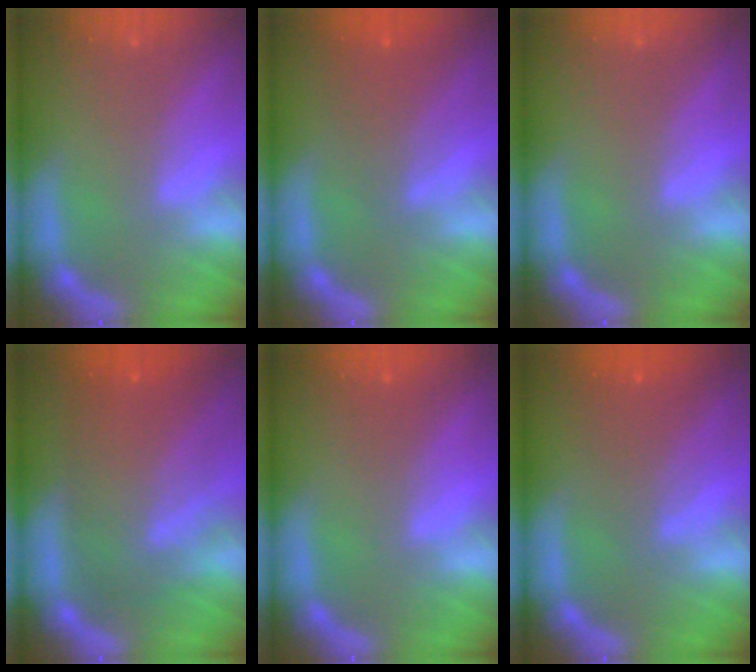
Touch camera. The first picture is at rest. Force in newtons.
{"total": 3.6}
{"total": 0.0}
{"total": 9.1}
{"total": 1.0}
{"total": 3.6}